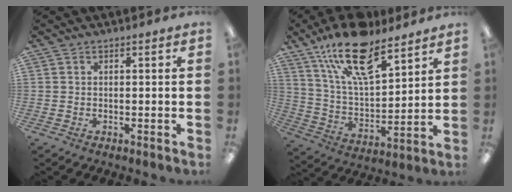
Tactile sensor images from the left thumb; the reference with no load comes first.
{"total": 20.1, "force": [13.3, 8.1, 12.8], "torque": [-0.229, -0.060, 0.233]}